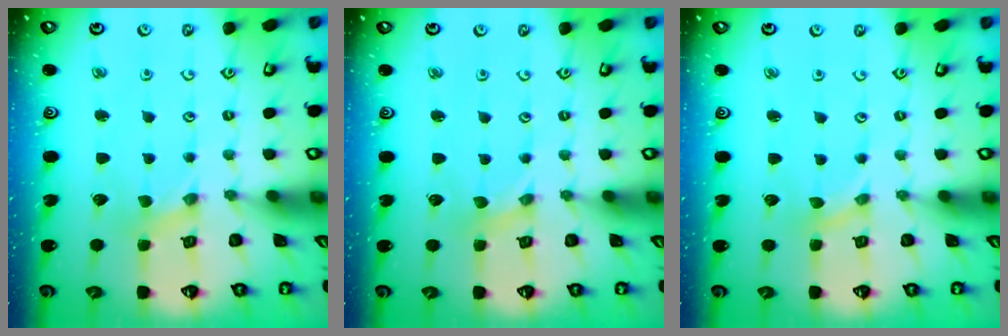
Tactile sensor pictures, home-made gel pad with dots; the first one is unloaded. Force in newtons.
{"total": 0.0}
{"total": 0.0}